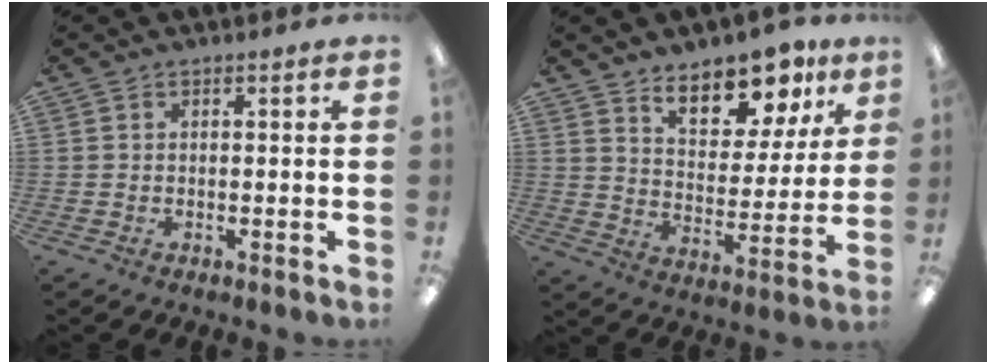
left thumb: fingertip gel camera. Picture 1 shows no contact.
{"total": 13.7, "force": [10.8, 6.1, 5.9], "torque": [-0.085, -0.073, 0.191]}